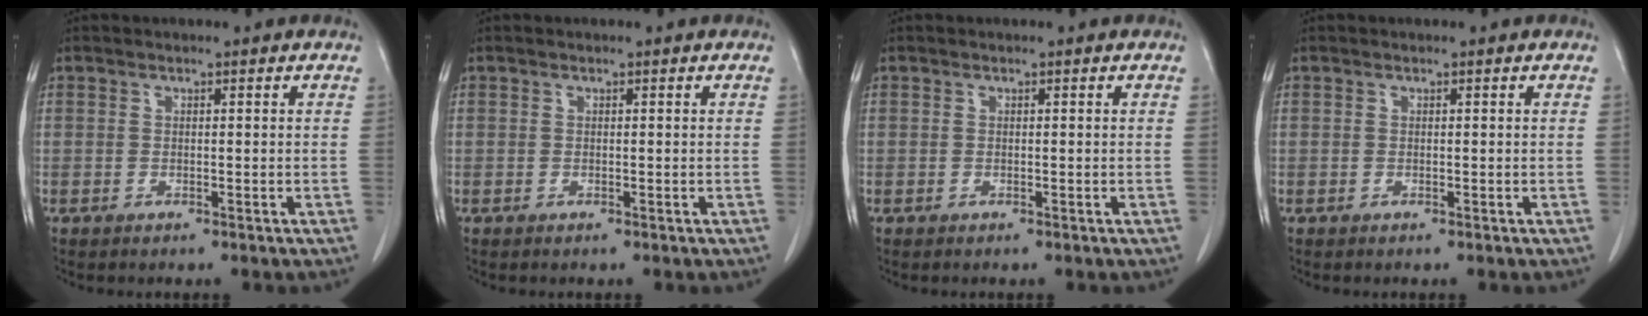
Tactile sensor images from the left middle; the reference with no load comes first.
{"total": 0.0}
{"total": 0.0}
{"total": 0.0}